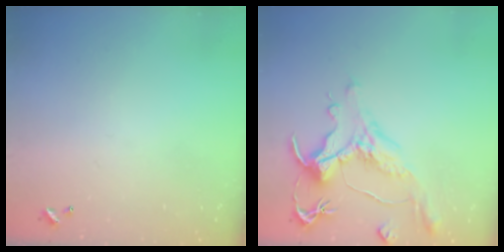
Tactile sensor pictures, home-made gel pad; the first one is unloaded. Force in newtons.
{"total": 1.5, "press": 0.4, "slide": 1.5}